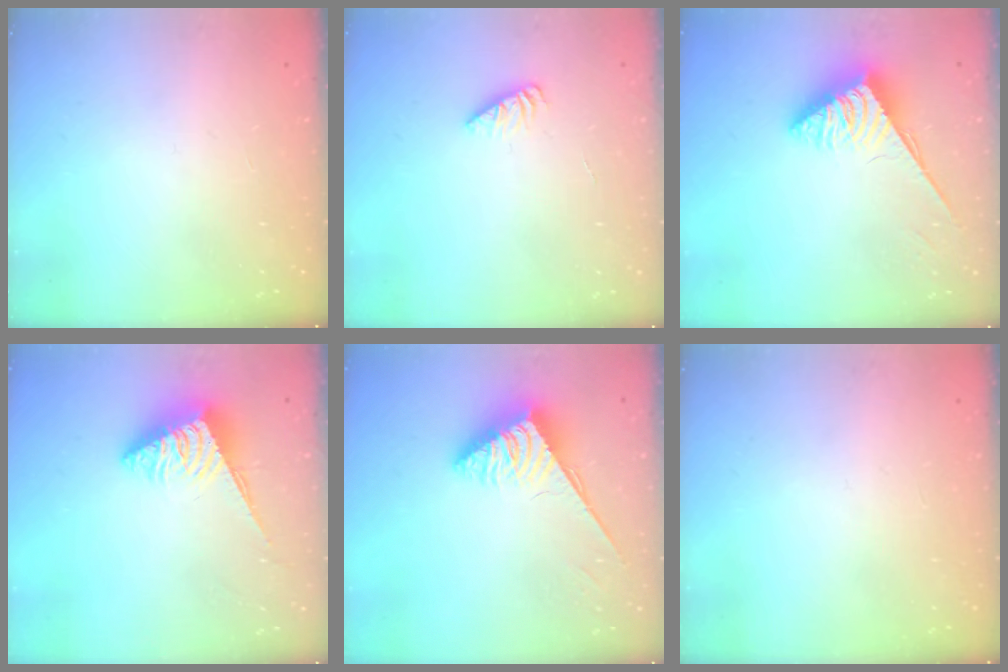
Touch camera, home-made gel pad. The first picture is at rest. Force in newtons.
{"total": 1.8, "press": 1.7, "slide": 0.2}
{"total": 3.8, "press": 3.8, "slide": 0.6}
{"total": 5.2, "press": 5.1, "slide": 0.4}
{"total": 3.8, "press": 3.7, "slide": 0.6}
{"total": 0.0}